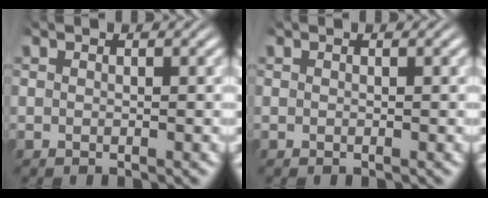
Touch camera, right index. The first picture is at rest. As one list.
[{"total": 0.0}]